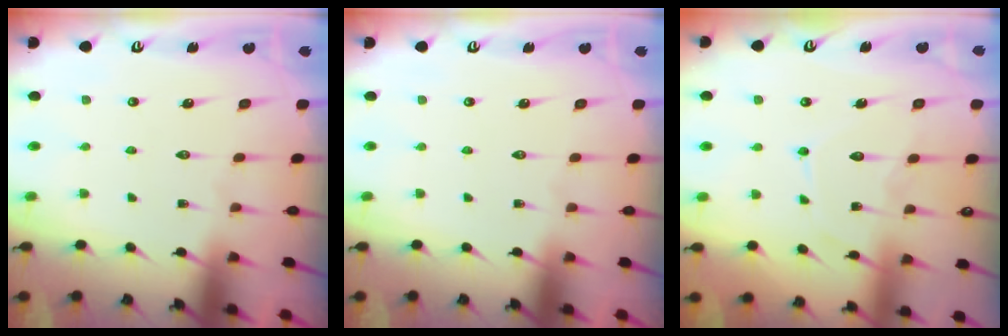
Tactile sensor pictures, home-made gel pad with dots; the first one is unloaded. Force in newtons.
{"total": 0.0}
{"total": 9.2, "press": 9.2, "slide": 0.9}